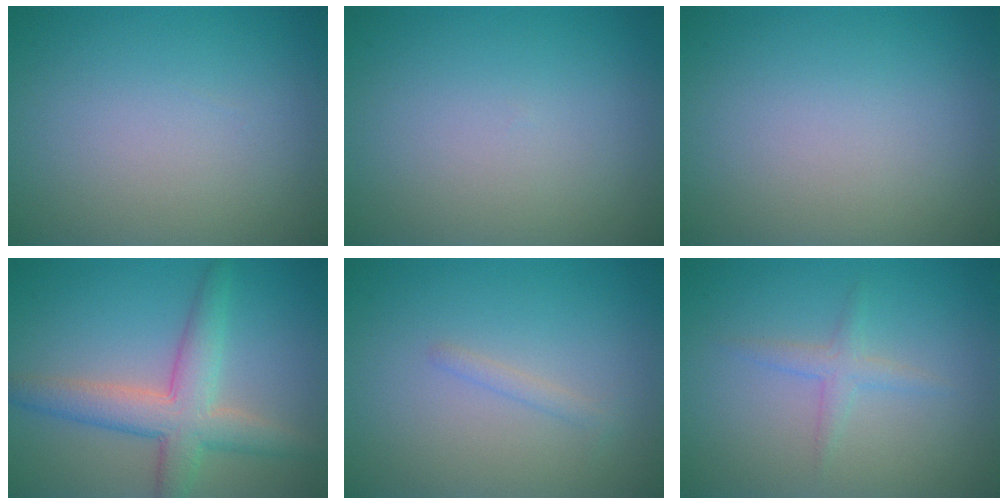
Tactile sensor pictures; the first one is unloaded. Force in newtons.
{"total": 0.0}
{"total": 0.0}
{"total": 5.3, "press": 5.3, "slide": 0.1}
{"total": 0.9, "press": 0.9, "slide": 0.1}
{"total": 1.7, "press": 1.7, "slide": 0.1}